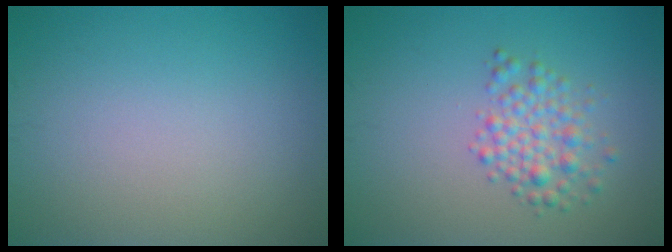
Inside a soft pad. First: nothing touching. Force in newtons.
{"total": 2.9, "press": 2.9, "slide": 0.1}